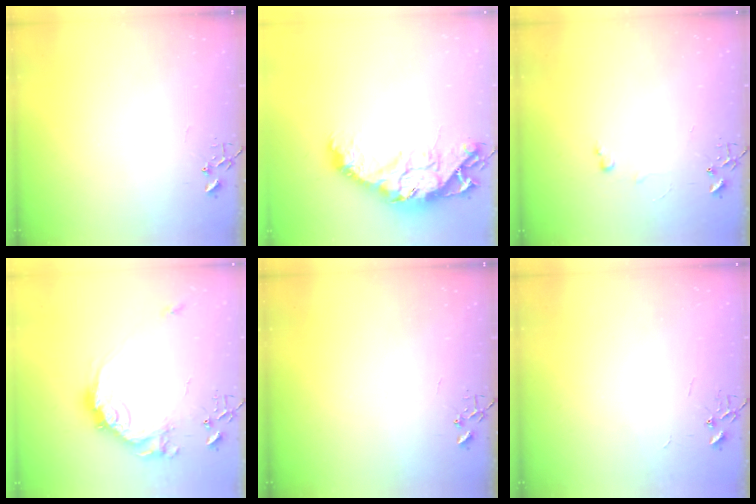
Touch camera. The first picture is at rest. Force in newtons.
{"total": 18.3, "press": 18.3, "slide": 1.4}
{"total": 4.2, "press": 4.2, "slide": 0.6}
{"total": 16.6, "press": 16.6, "slide": 0.9}
{"total": 0.0}
{"total": 2.2, "press": 2.2, "slide": 0.3}